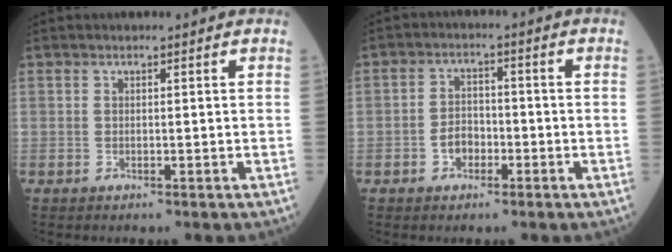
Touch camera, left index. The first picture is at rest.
{"total": 3.8, "force": [-1.5, 2.6, 2.3], "torque": [-0.045, 0.010, -0.028]}